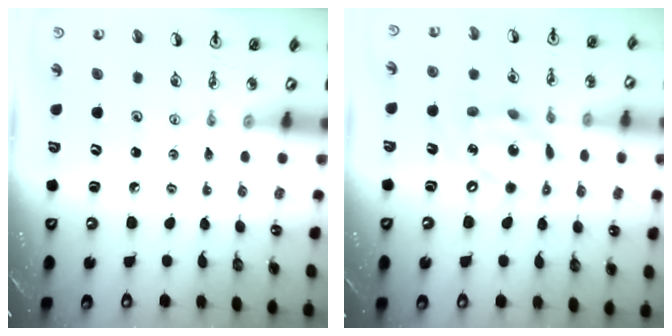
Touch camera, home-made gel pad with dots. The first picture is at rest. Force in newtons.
{"total": 13.5, "press": 13.4, "slide": 0.9}